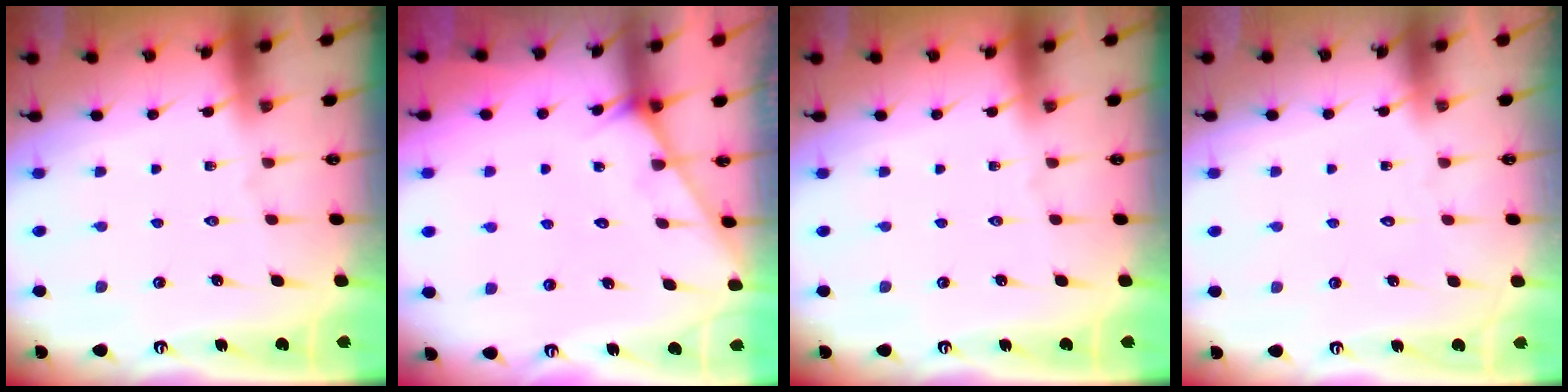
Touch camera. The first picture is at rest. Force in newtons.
{"total": 3.3, "press": 3.3, "slide": 0.3}
{"total": 0.0}
{"total": 1.6, "press": 1.6, "slide": 0.0}